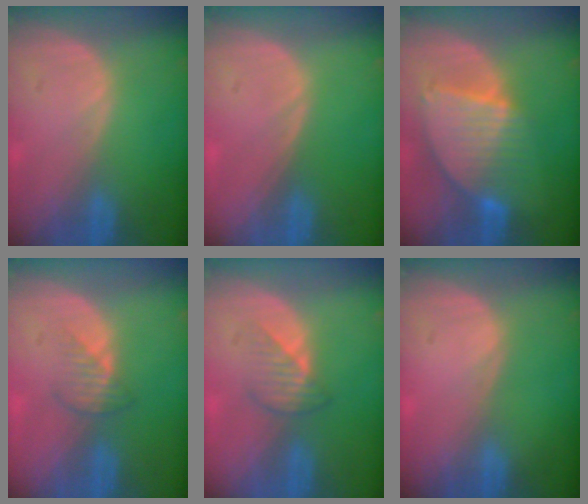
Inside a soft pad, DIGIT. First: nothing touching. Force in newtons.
{"total": 0.0}
{"total": 8.5, "press": 7.5, "slide": 4.0}
{"total": 2.5, "press": 2.5, "slide": 0.3}
{"total": 3.4, "press": 3.2, "slide": 1.2}
{"total": 0.0}